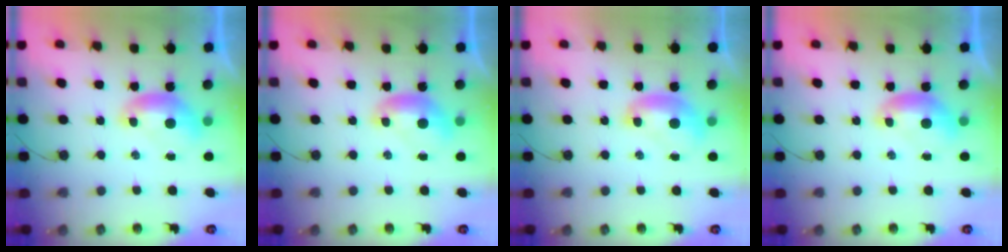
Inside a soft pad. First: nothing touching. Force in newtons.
{"total": 0.0}
{"total": 1.6, "press": 1.6, "slide": 0.1}
{"total": 0.0}